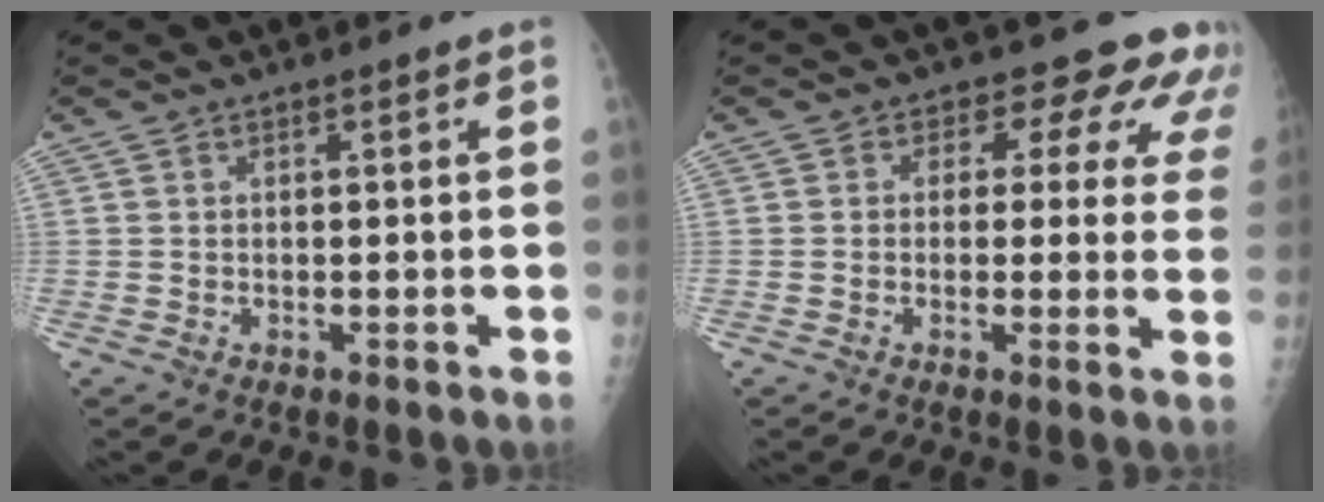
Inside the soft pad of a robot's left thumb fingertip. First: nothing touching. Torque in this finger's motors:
{"motor_torque": [-0.06, 0.23, 0.08, 0.11, 0.03]}